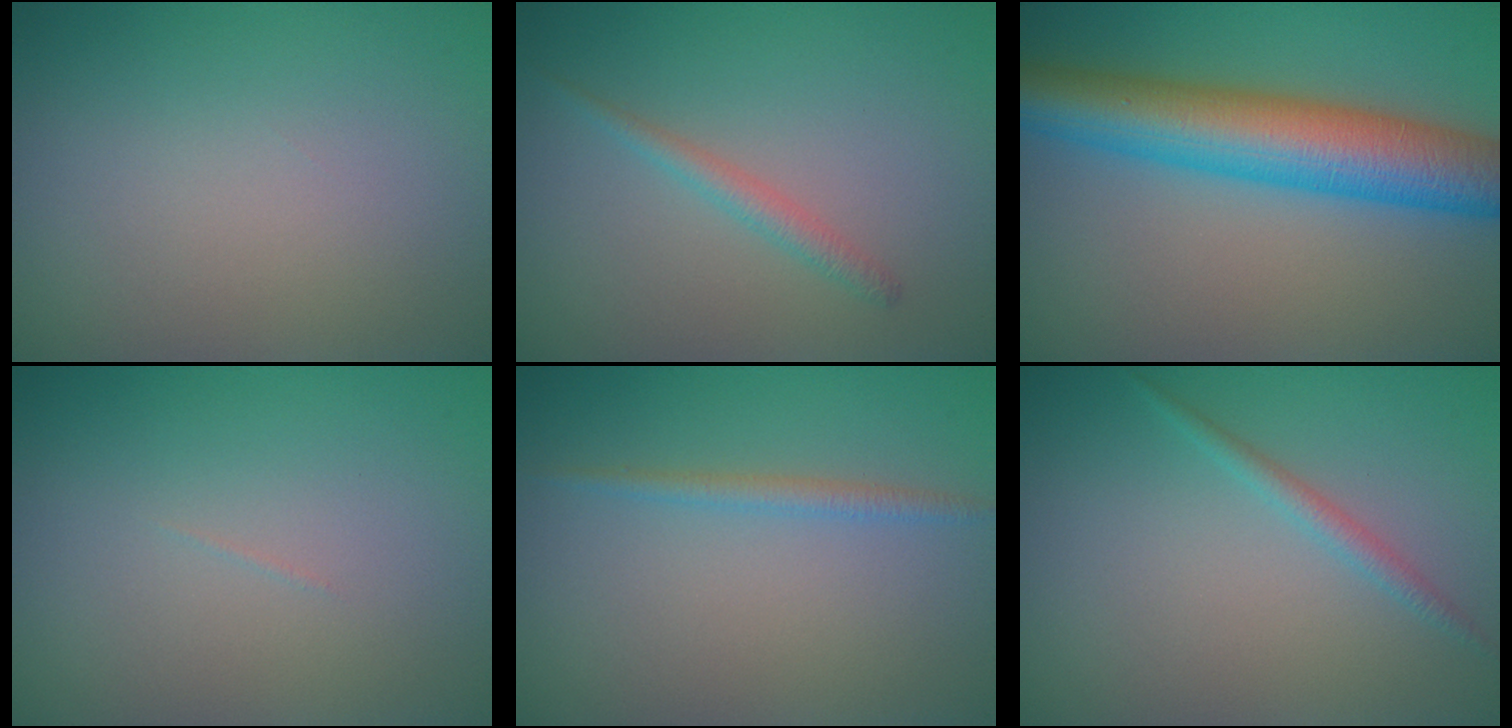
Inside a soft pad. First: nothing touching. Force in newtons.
{"total": 1.4, "press": 1.4, "slide": 0.1}
{"total": 9.6, "press": 9.6, "slide": 0.2}
{"total": 0.0}
{"total": 1.3, "press": 1.3, "slide": 0.1}
{"total": 1.3, "press": 1.3, "slide": 0.1}